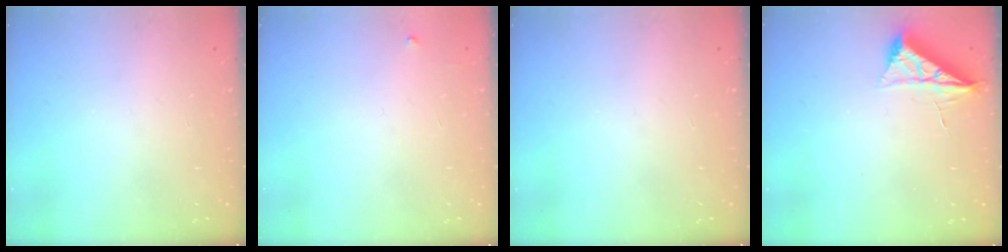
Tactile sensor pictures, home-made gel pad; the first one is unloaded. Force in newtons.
{"total": 2.6, "press": 2.6, "slide": 0.4}
{"total": 0.0}
{"total": 6.3, "press": 6.2, "slide": 0.8}